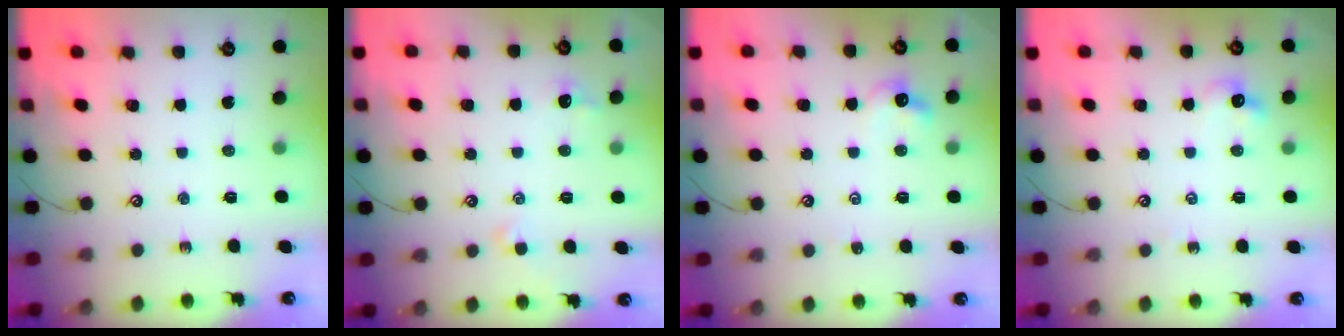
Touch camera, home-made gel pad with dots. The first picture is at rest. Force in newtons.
{"total": 2.9, "press": 2.8, "slide": 0.8}
{"total": 3.3, "press": 3.2, "slide": 0.7}
{"total": 6.3, "press": 6.3, "slide": 0.8}